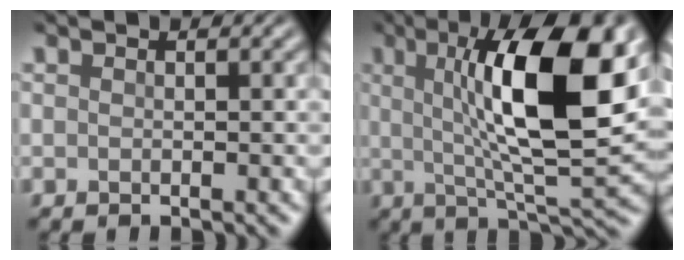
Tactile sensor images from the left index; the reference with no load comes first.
{"total": 12.3, "force": [2.6, 3.0, 11.6], "torque": [-0.171, 0.007, 0.044]}